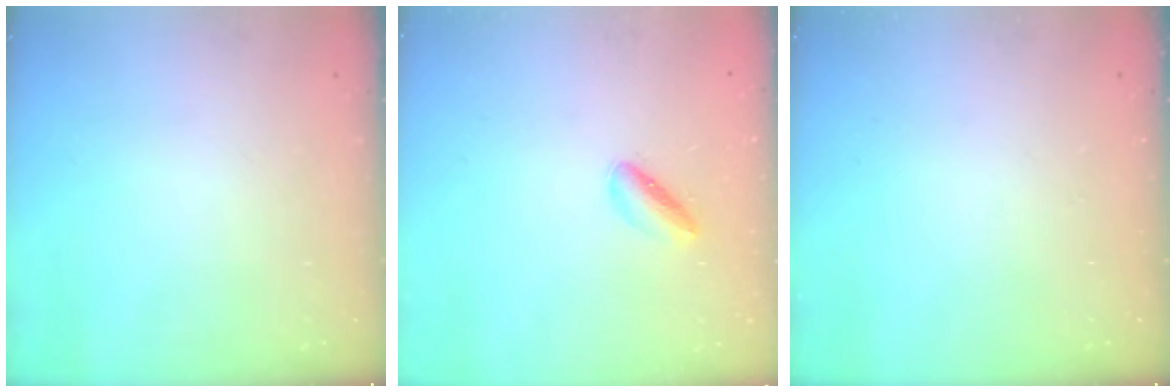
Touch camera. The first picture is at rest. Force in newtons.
{"total": 2.5, "press": 2.4, "slide": 0.3}
{"total": 0.0}